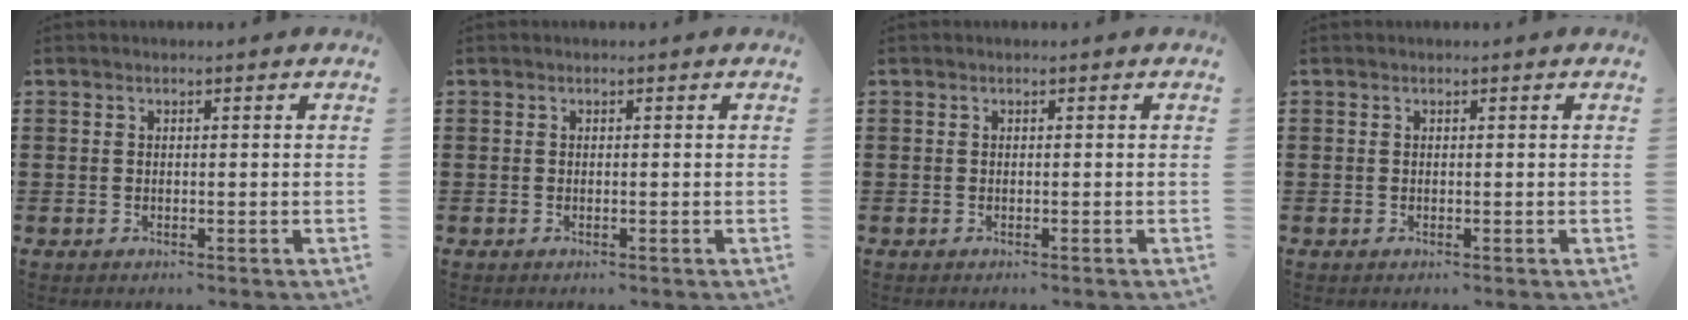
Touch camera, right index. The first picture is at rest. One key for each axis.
{"total": 0.0}
{"total": 0.0}
{"total": 0.0}